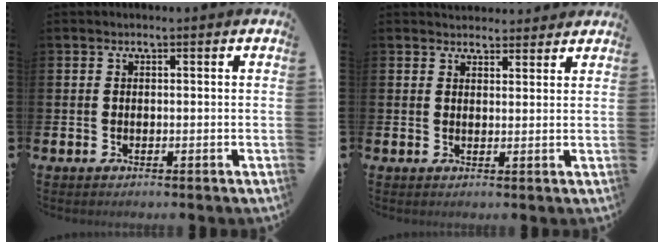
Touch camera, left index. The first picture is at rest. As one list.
[{"total": 2.9, "force": [2.8, 0.8, -0.1], "torque": [0.005, -0.013, 0.051]}]